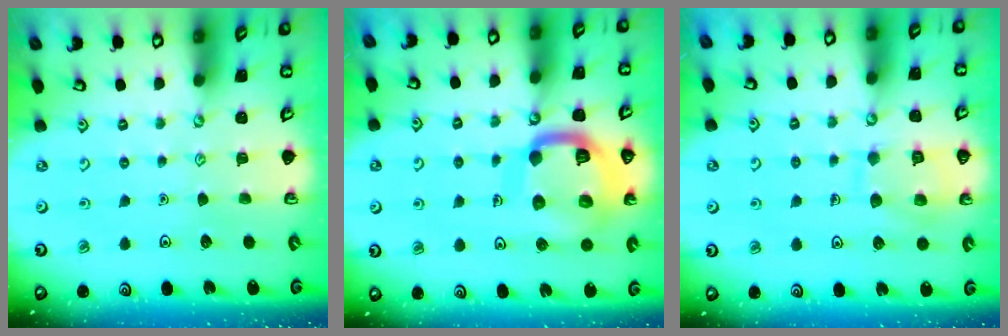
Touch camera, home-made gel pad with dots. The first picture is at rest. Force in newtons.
{"total": 18.2, "press": 18.1, "slide": 2.0}
{"total": 10.5, "press": 10.4, "slide": 0.9}